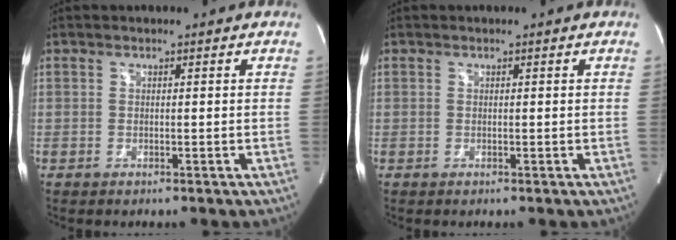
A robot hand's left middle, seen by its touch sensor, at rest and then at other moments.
{"total": 0.0}